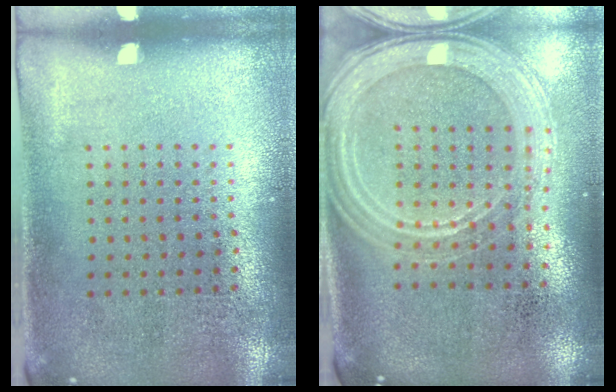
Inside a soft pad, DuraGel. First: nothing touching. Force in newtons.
{"total": 2.3, "press": 2.0, "slide": 1.1}